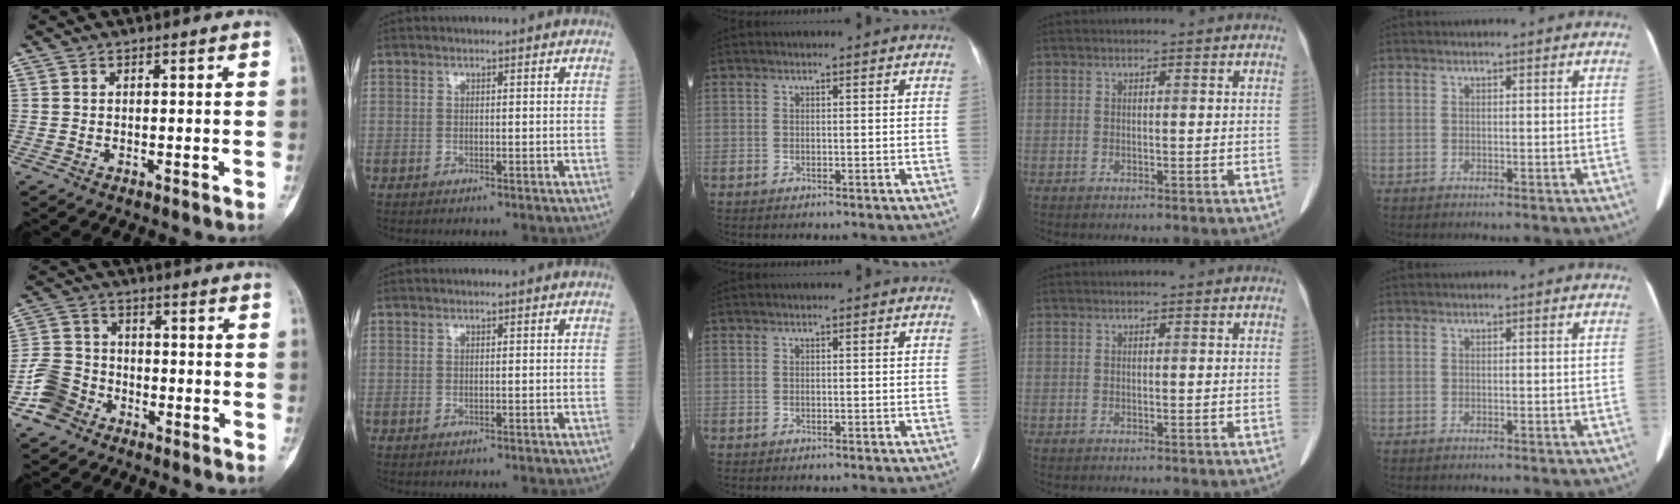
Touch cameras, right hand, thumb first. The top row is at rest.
{"thumb": {"total": 8.0, "force": [-4.4, 6.1, 2.7], "torque": [-0.039, 0.028, -0.093]}}